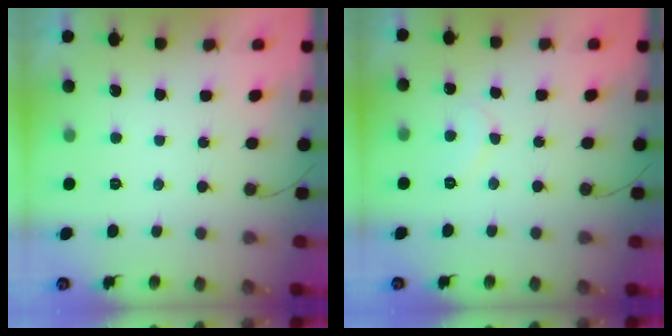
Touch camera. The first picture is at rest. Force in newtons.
{"total": 6.0, "press": 6.0, "slide": 0.6}